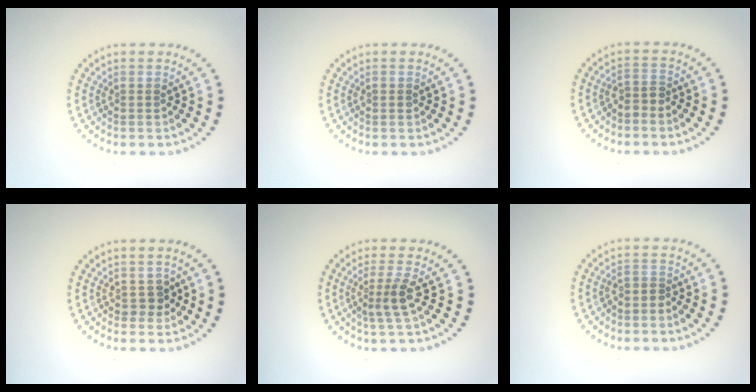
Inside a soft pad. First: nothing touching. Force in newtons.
{"total": 0.5, "press": 0.5, "slide": 0.1}
{"total": 1.5, "press": 1.2, "slide": 0.9}
{"total": 1.2, "press": 1.1, "slide": 0.5}
{"total": 2.3, "press": 1.7, "slide": 1.5}
{"total": 1.0, "press": 0.6, "slide": 0.8}